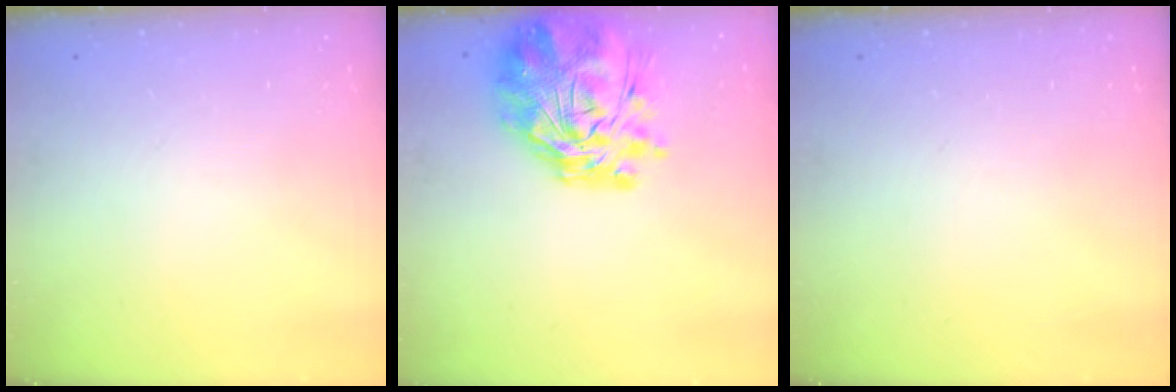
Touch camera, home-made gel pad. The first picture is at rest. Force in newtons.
{"total": 10.1, "press": 9.4, "slide": 3.7}
{"total": 0.0}